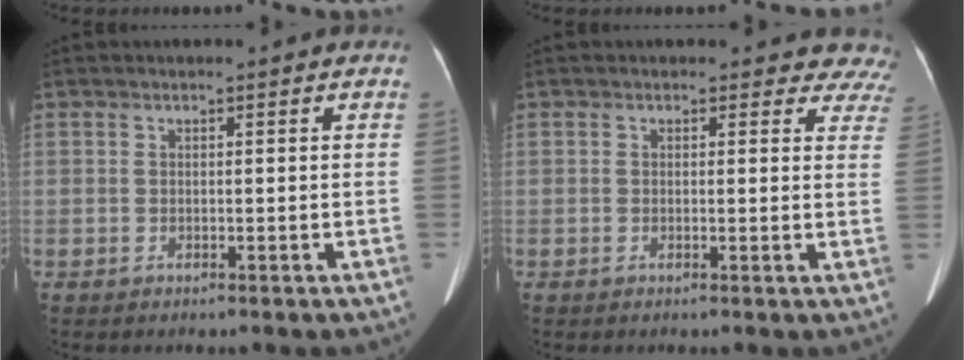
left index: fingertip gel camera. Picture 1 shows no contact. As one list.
[{"total": 6.4, "force": [5.7, 2.8, -0.4], "torque": [0.057, -0.016, 0.018]}]